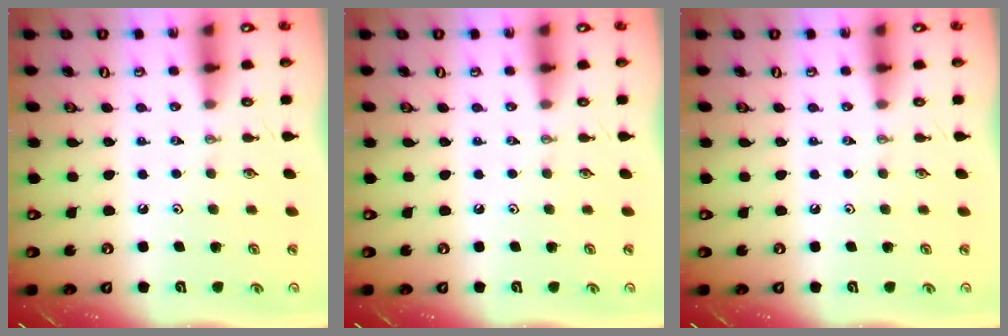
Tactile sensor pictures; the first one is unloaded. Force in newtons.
{"total": 0.0}
{"total": 0.0}